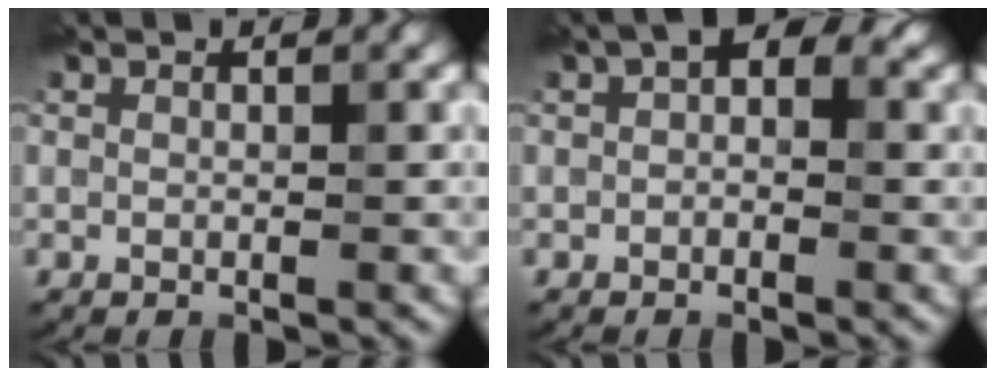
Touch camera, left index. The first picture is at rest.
{"total": 2.7, "force": [0.3, 1.7, 2.1], "torque": [-0.023, 0.011, -0.006]}